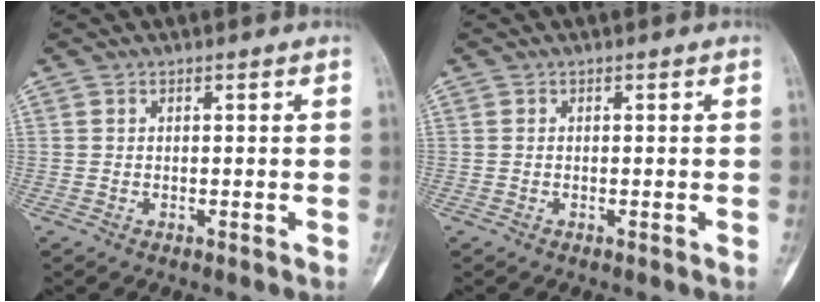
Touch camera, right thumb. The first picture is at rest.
{"total": 0.0}